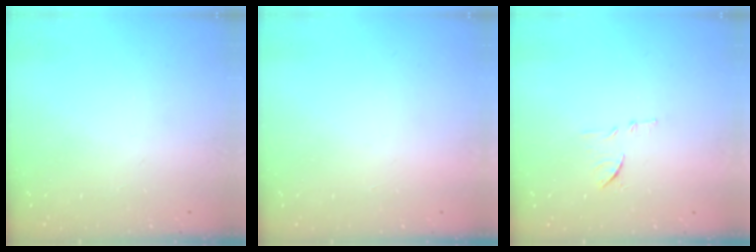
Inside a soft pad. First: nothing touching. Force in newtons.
{"total": 1.5, "press": 1.5, "slide": 0.1}
{"total": 8.2, "press": 8.2, "slide": 0.6}